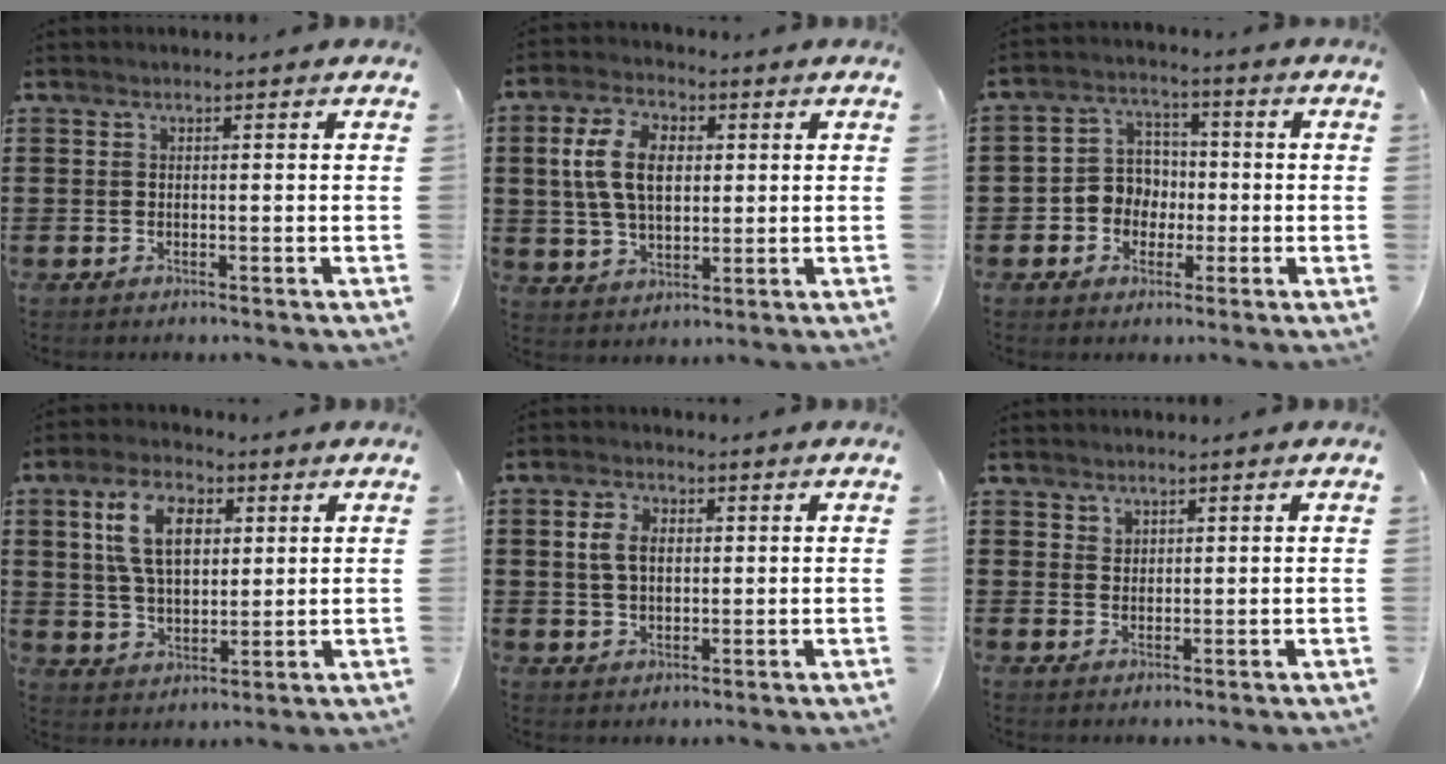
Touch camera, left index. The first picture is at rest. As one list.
[{"total": 8.8, "force": [1.8, 5.4, 6.7], "torque": [-0.161, 0.013, 0.026]}, {"total": 5.4, "force": [-1.2, 5.1, 1.4], "torque": [-0.044, 0.018, -0.024]}, {"total": 9.9, "force": [3.6, 5.5, 7.4], "torque": [-0.156, 0.014, 0.061]}, {"total": 4.4, "force": [1.0, 3.1, 3.0], "torque": [-0.069, 0.013, 0.014]}, {"total": 1.6, "force": [1.4, 0.8, 0.1], "torque": [-0.003, 0.001, 0.028]}]